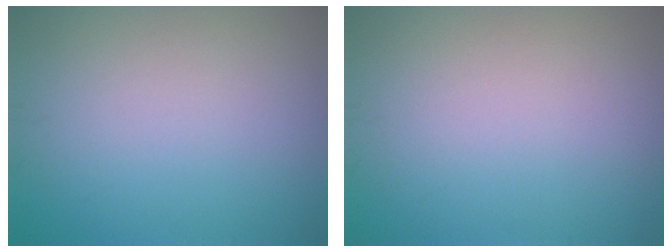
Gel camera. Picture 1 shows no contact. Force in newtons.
{"total": 0.0}